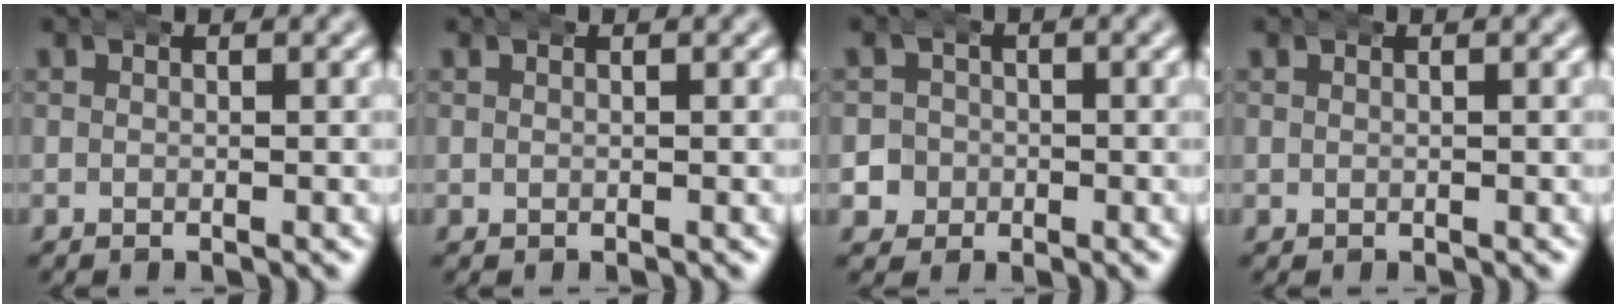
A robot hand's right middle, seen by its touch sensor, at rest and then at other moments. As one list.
[{"total": 0.0}, {"total": 5.4, "force": [-1.6, 5.1, 0.7], "torque": [-0.031, -0.021, -0.028]}, {"total": 0.0}]